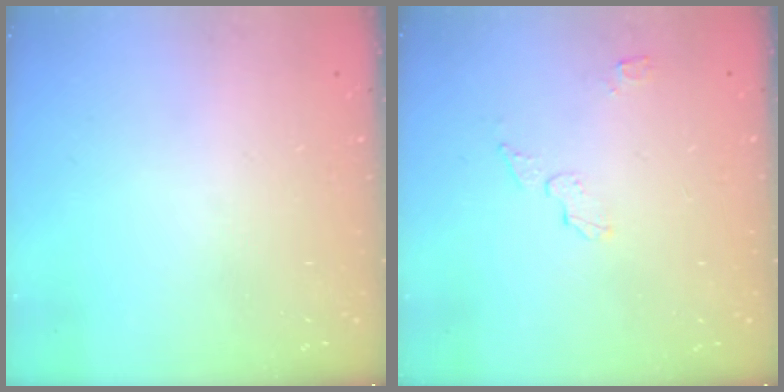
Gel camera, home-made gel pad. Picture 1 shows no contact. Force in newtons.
{"total": 4.1, "press": 4.0, "slide": 0.5}